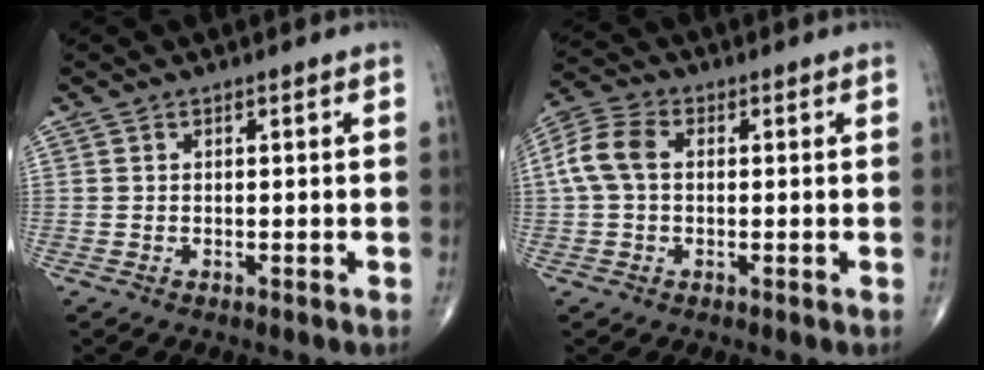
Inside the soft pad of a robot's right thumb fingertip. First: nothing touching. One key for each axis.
{"total": 7.2, "fx": 0.6, "fy": 4.8, "fz": 5.3, "tx": -0.120, "ty": 0.024, "tz": 0.007}